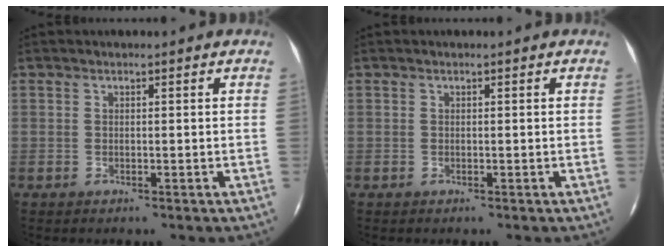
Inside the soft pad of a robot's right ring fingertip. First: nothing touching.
{"total": 0.0}